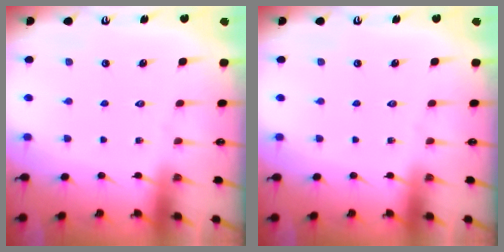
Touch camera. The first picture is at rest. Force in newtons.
{"total": 0.0}